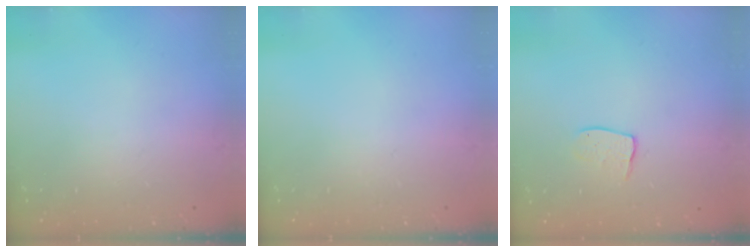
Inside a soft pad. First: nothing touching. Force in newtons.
{"total": 0.0}
{"total": 7.0, "press": 7.0, "slide": 0.5}